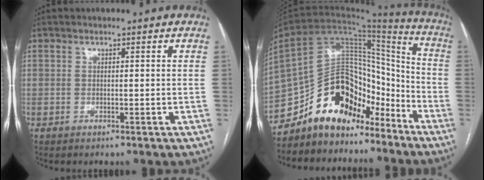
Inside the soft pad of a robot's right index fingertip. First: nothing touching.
{"total": 19.4, "force": [-14.9, 9.2, 8.4], "torque": [-0.160, 0.061, -0.250]}